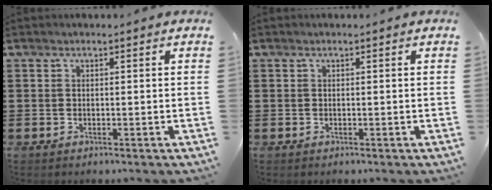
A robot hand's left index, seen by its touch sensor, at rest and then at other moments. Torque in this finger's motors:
{"motor_torque": [0.00, 0.00, 0.00, -0.01]}